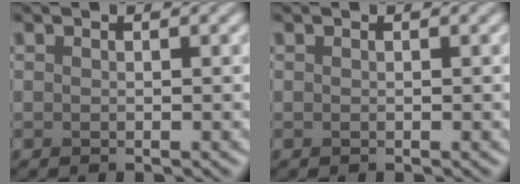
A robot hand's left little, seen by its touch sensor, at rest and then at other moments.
{"total": 0.0}